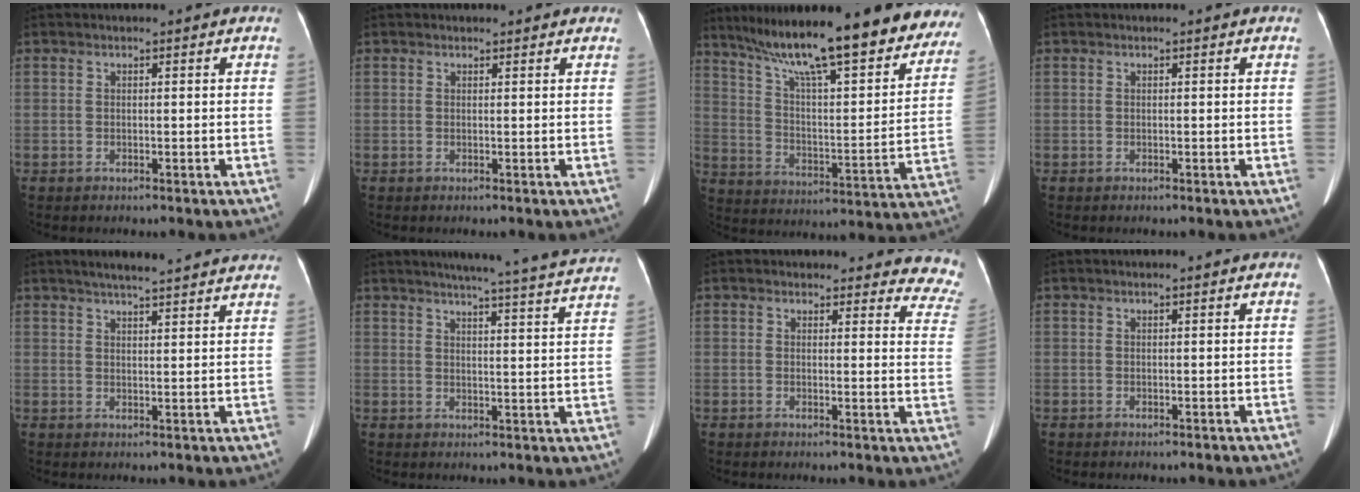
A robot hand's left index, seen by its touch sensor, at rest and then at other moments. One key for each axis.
{"total": 1.2, "fx": 1.0, "fy": 0.5, "fz": 0.2, "tx": -0.010, "ty": 0.005, "tz": 0.008}
{"total": 28.7, "fx": 23.5, "fy": 5.2, "fz": 15.7, "tx": -0.241, "ty": -0.031, "tz": 0.319}
{"total": 0.0}
{"total": 13.8, "fx": 12.4, "fy": 1.2, "fz": 5.9, "tx": -0.082, "ty": 0.028, "tz": 0.151}
{"total": 18.5, "fx": 17.0, "fy": -1.4, "fz": 7.1, "tx": -0.108, "ty": -0.042, "tz": 0.197}
{"total": 11.9, "fx": 11.4, "fy": 3.6, "fz": 0.2, "tx": 0.063, "ty": -0.072, "tz": 0.070}
{"total": 0.0}